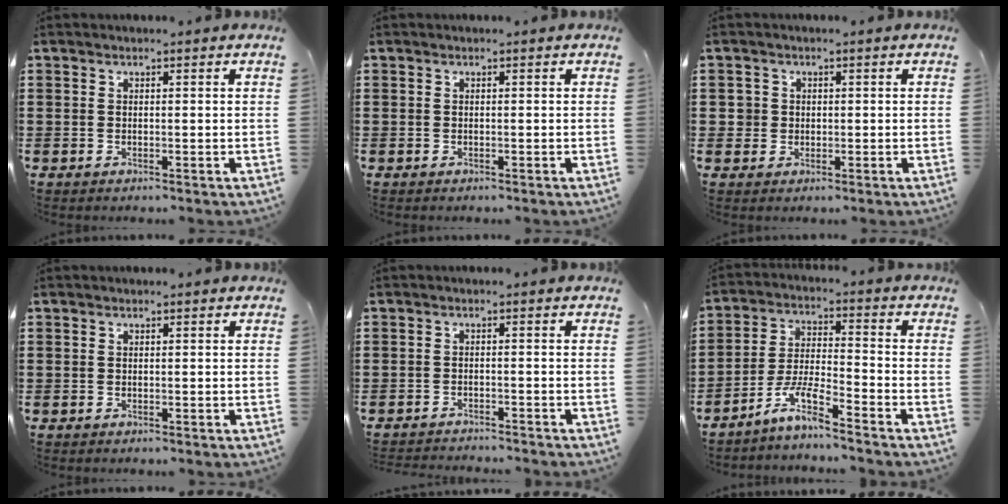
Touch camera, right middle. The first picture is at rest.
{"total": 0.0}
{"total": 2.3, "force": [0.1, 2.2, 0.4], "torque": [-0.018, 0.010, -0.003]}
{"total": 0.0}
{"total": 2.0, "force": [-2.0, 0.1, -0.1], "torque": [-0.004, 0.002, -0.044]}
{"total": 7.0, "force": [-5.6, 0.7, 4.2], "torque": [-0.096, -0.007, -0.111]}